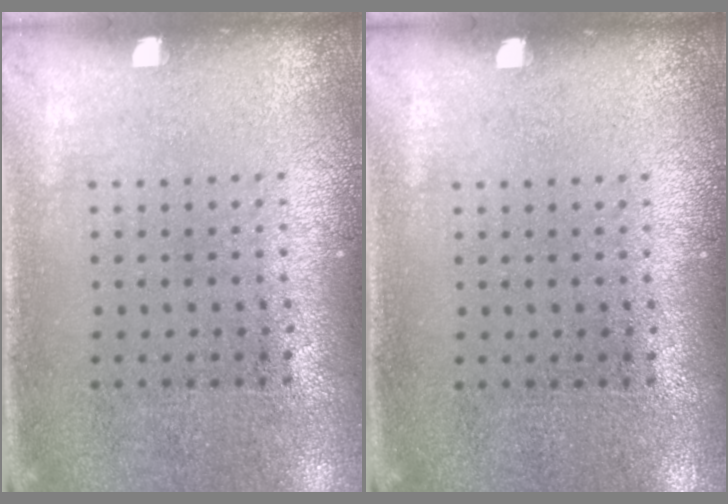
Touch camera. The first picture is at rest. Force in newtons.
{"total": 0.0}